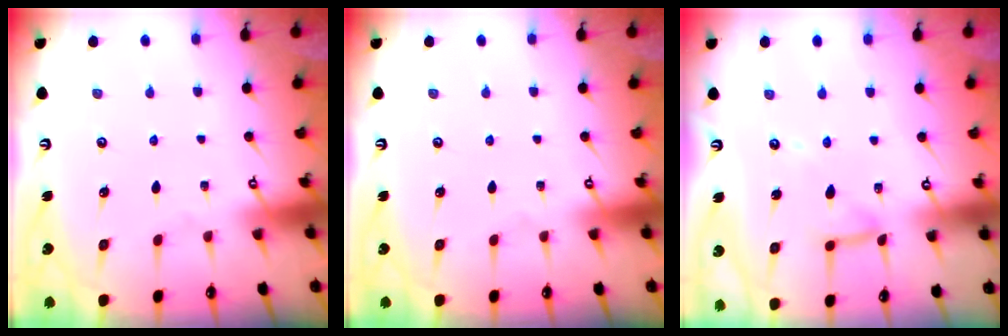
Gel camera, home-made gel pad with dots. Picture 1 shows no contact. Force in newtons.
{"total": 0.0}
{"total": 9.5, "press": 9.5, "slide": 0.8}